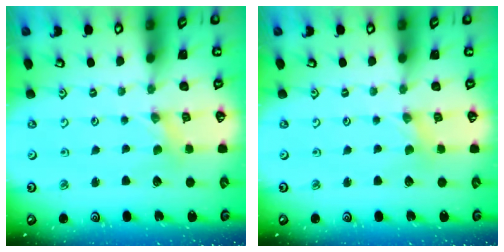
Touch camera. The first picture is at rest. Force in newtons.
{"total": 0.0}